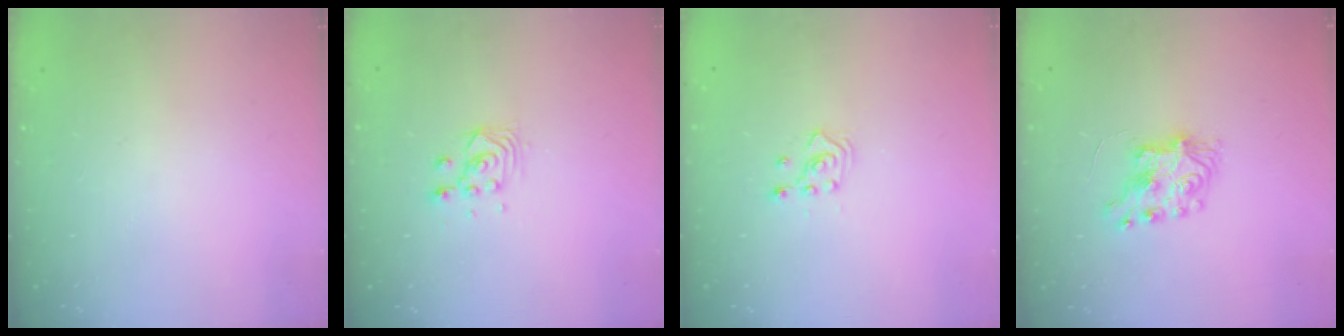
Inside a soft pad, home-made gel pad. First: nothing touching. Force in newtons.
{"total": 2.8, "press": 2.8, "slide": 0.2}
{"total": 2.6, "press": 2.4, "slide": 1.0}
{"total": 7.5, "press": 7.5, "slide": 0.2}